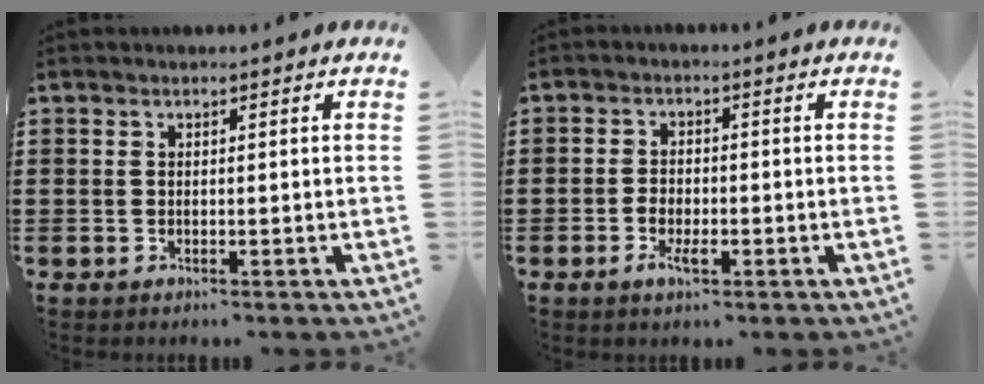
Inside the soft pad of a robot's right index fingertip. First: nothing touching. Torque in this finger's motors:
{"motor_torque": [1.23, 0.91, 0.12, 0.02]}